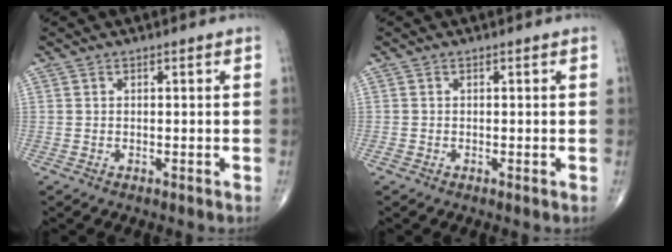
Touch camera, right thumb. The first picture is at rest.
{"total": 0.6, "force": [-0.3, 0.3, 0.5], "torque": [-0.009, -0.004, -0.009]}